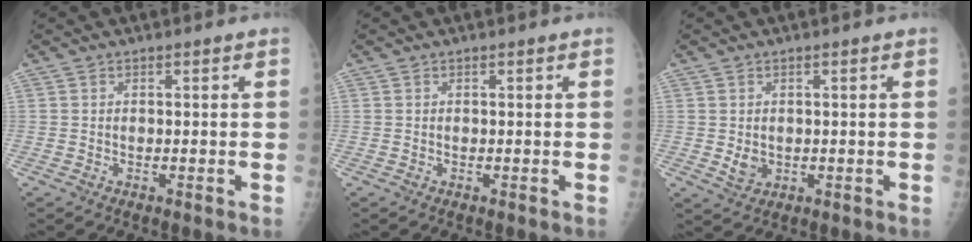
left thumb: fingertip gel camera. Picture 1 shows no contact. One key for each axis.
{"total": 0.0}
{"total": 2.6, "fx": 0.1, "fy": 2.0, "fz": 1.6, "tx": -0.020, "ty": -0.005, "tz": 0.011}